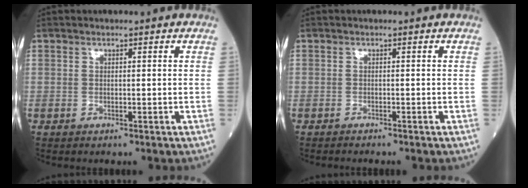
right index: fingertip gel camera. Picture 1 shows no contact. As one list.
[{"total": 1.1, "force": [-1.0, -0.2, 0.3], "torque": [-0.011, -0.003, -0.013]}]